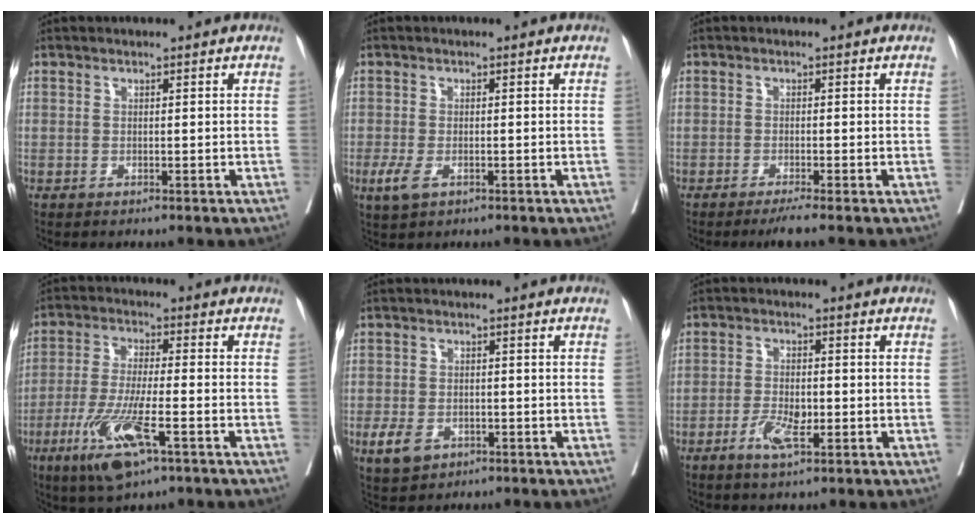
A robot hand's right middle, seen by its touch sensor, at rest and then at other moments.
{"total": 3.1, "force": [-1.3, 1.5, 2.4], "torque": [-0.058, -0.005, -0.022]}
{"total": 2.3, "force": [-1.8, -0.6, 1.3], "torque": [-0.027, -0.005, -0.034]}
{"total": 11.4, "force": [-5.3, 1.6, 9.9], "torque": [-0.201, -0.026, -0.095]}
{"total": 4.8, "force": [-2.3, 3.3, 2.5], "torque": [-0.049, -0.003, -0.032]}
{"total": 4.5, "force": [-1.9, 1.4, 3.8], "torque": [-0.074, 0.000, -0.032]}